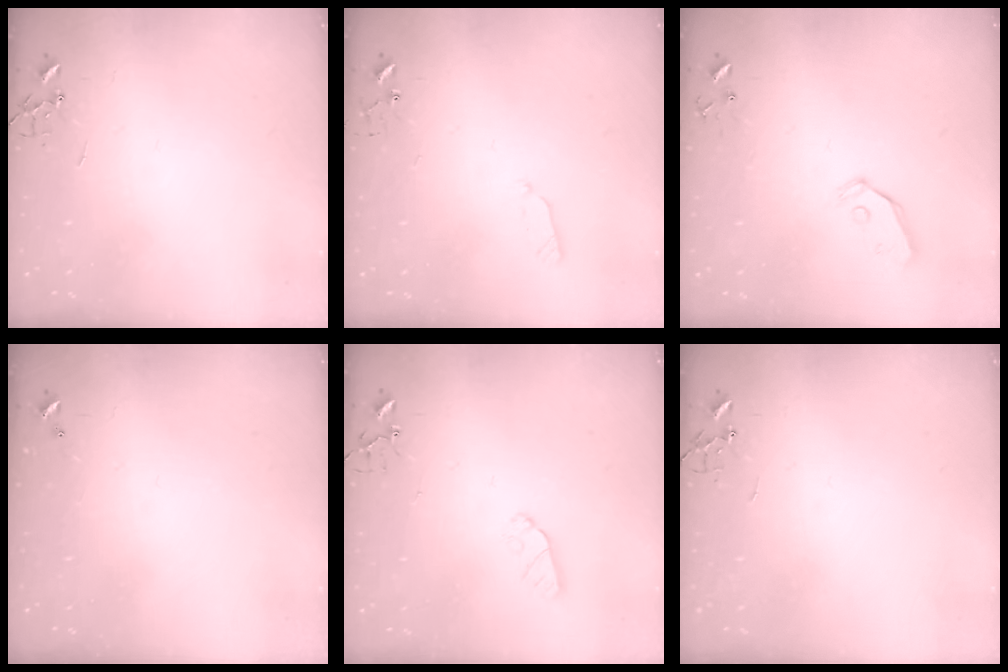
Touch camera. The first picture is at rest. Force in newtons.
{"total": 4.7, "press": 4.6, "slide": 0.9}
{"total": 6.3, "press": 6.3, "slide": 0.7}
{"total": 0.0}
{"total": 6.2, "press": 6.2, "slide": 0.0}
{"total": 0.0}